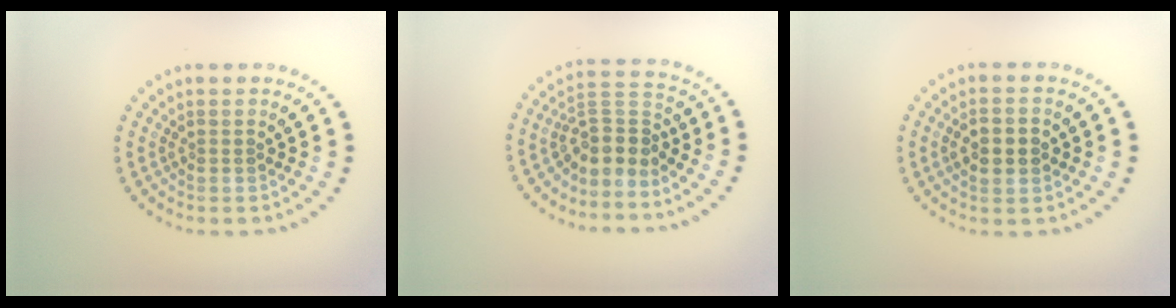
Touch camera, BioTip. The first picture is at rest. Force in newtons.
{"total": 3.4, "press": 2.5, "slide": 2.3}
{"total": 3.5, "press": 3.5, "slide": 0.1}